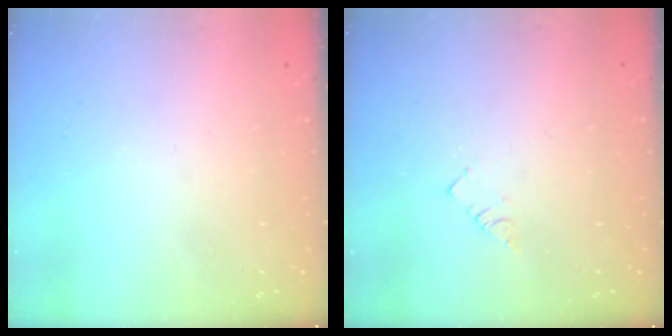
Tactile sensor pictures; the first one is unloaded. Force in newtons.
{"total": 2.9, "press": 2.9, "slide": 0.4}